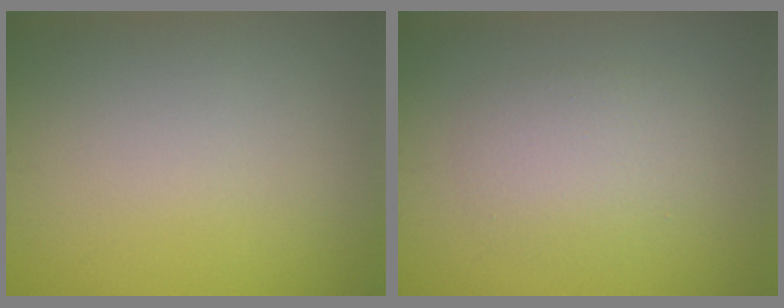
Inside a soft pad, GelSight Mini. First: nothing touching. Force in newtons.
{"total": 2.8, "press": 2.8, "slide": 0.2}